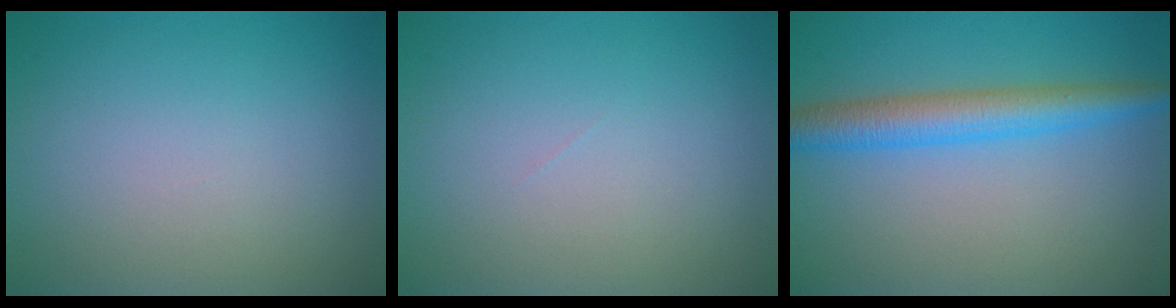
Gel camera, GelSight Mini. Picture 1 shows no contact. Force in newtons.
{"total": 0.0}
{"total": 4.7, "press": 4.7, "slide": 0.0}